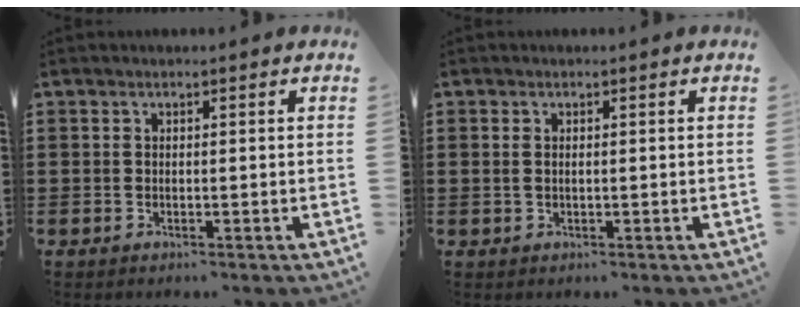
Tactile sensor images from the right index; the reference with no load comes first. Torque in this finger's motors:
{"motor_torque": [-0.21, 1.07, -0.04, -0.01]}